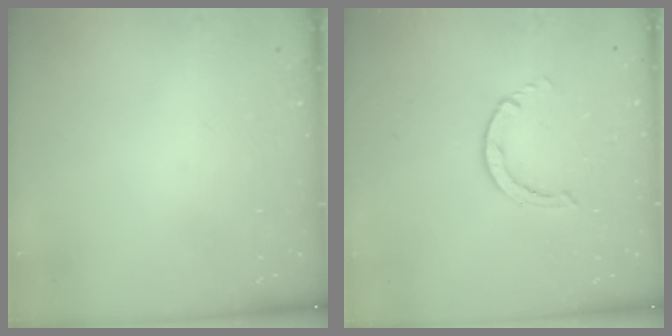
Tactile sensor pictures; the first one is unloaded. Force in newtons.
{"total": 0.6, "press": 0.6, "slide": 0.1}